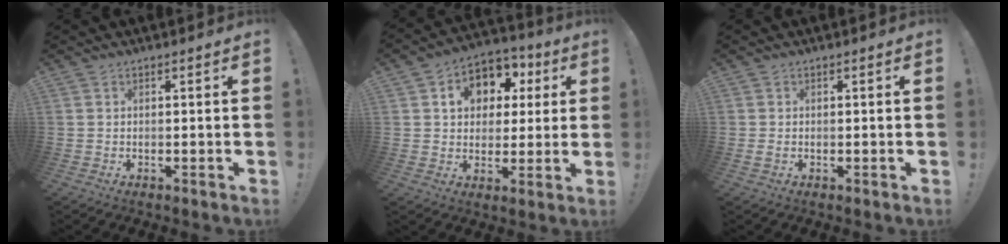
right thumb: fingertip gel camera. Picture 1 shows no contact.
{"total": 11.3, "force": [3.6, 9.3, 5.3], "torque": [-0.075, -0.012, 0.071]}
{"total": 0.9, "force": [0.0, 0.6, 0.6], "torque": [-0.005, -0.001, -0.001]}